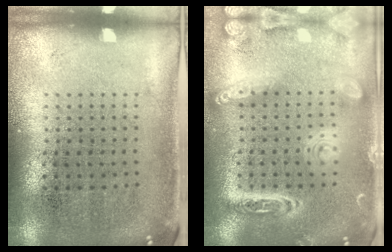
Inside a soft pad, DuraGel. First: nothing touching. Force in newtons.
{"total": 4.0, "press": 4.0, "slide": 0.4}